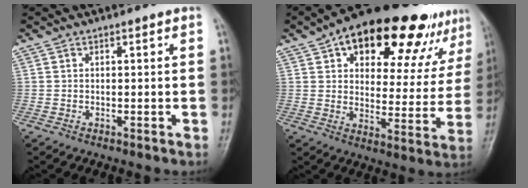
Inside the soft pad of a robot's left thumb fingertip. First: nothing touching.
{"total": 25.4, "force": [15.4, 11.4, 16.7], "torque": [-0.195, -0.015, 0.215]}